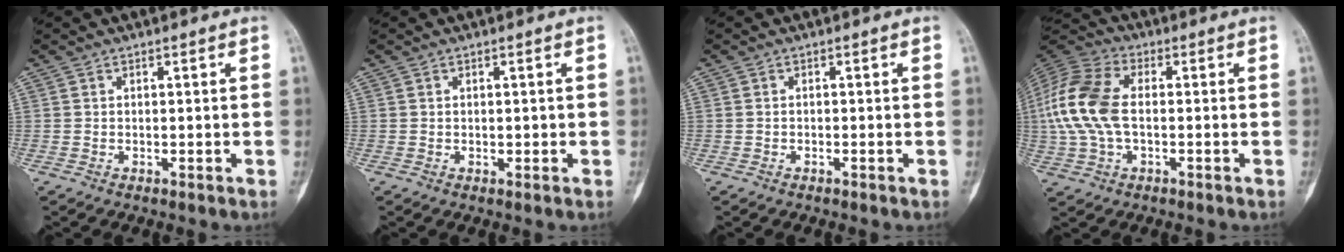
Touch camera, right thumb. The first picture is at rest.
{"total": 1.0, "force": [0.1, 0.6, 0.8], "torque": [-0.009, -0.001, 0.002]}
{"total": 0.0}
{"total": 14.5, "force": [0.0, 8.7, 11.7], "torque": [-0.260, 0.026, -0.005]}